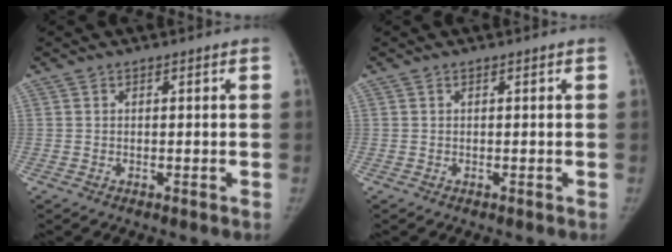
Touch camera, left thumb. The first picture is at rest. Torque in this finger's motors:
{"motor_torque": [0.00, 0.00, 0.48, -0.43, 0.00]}